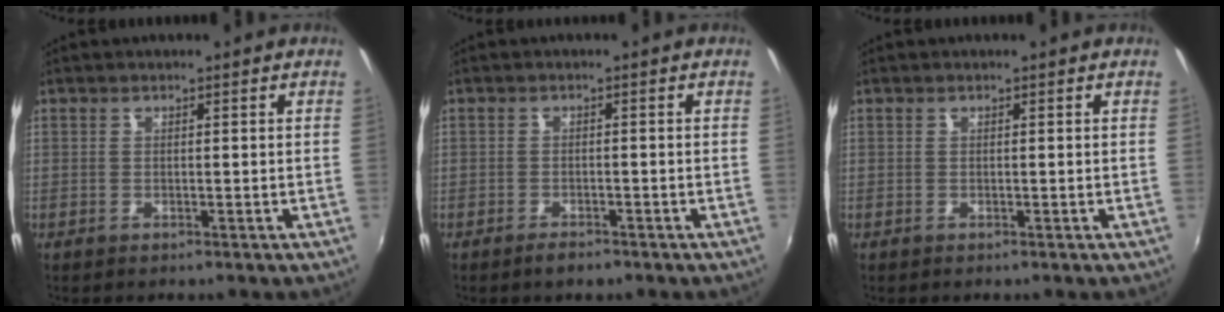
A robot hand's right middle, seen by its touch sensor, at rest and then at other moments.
{"total": 2.1, "force": [-1.7, 0.7, 1.0], "torque": [-0.025, -0.001, -0.029]}
{"total": 0.0}